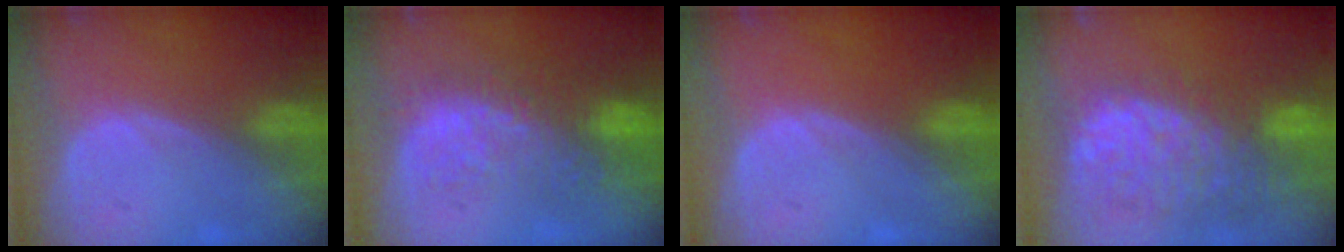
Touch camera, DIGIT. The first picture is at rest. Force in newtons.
{"total": 11.0, "press": 9.6, "slide": 5.5}
{"total": 0.0}
{"total": 12.5, "press": 11.0, "slide": 5.9}